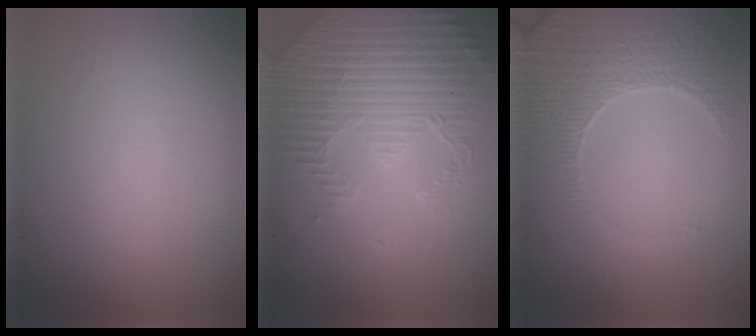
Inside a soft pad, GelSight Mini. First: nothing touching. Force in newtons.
{"total": 4.8, "press": 3.9, "slide": 2.8}
{"total": 4.1, "press": 4.1, "slide": 0.4}